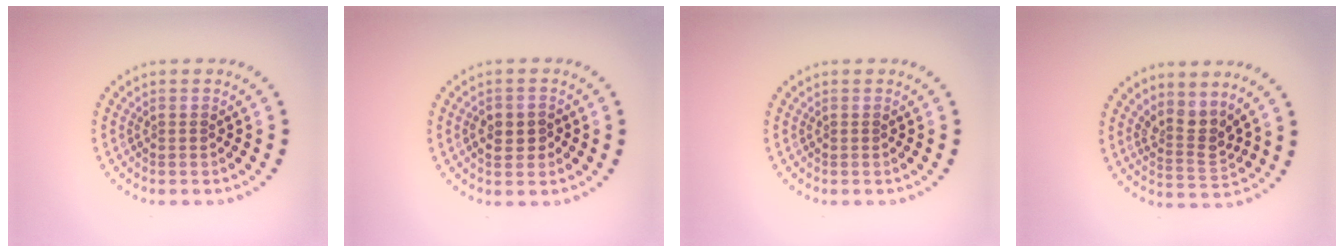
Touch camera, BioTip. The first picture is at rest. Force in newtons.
{"total": 2.4, "press": 2.4, "slide": 0.5}
{"total": 0.0}
{"total": 2.8, "press": 2.0, "slide": 1.9}